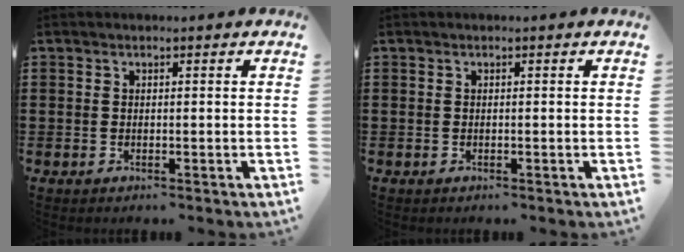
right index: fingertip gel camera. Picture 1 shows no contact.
{"total": 0.0}